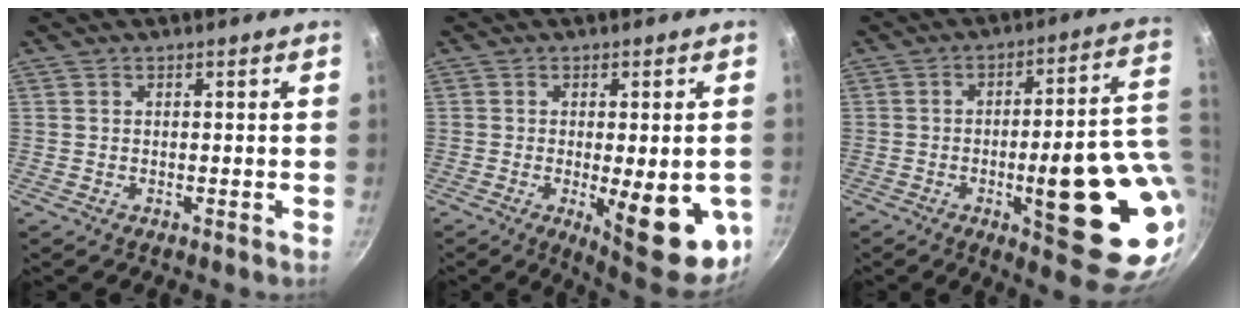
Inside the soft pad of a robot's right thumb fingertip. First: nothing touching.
{"total": 16.3, "force": [-4.1, 5.1, 14.9], "torque": [-0.165, -0.016, -0.041]}
{"total": 22.8, "force": [-2.6, 6.3, 21.7], "torque": [-0.260, -0.009, -0.028]}